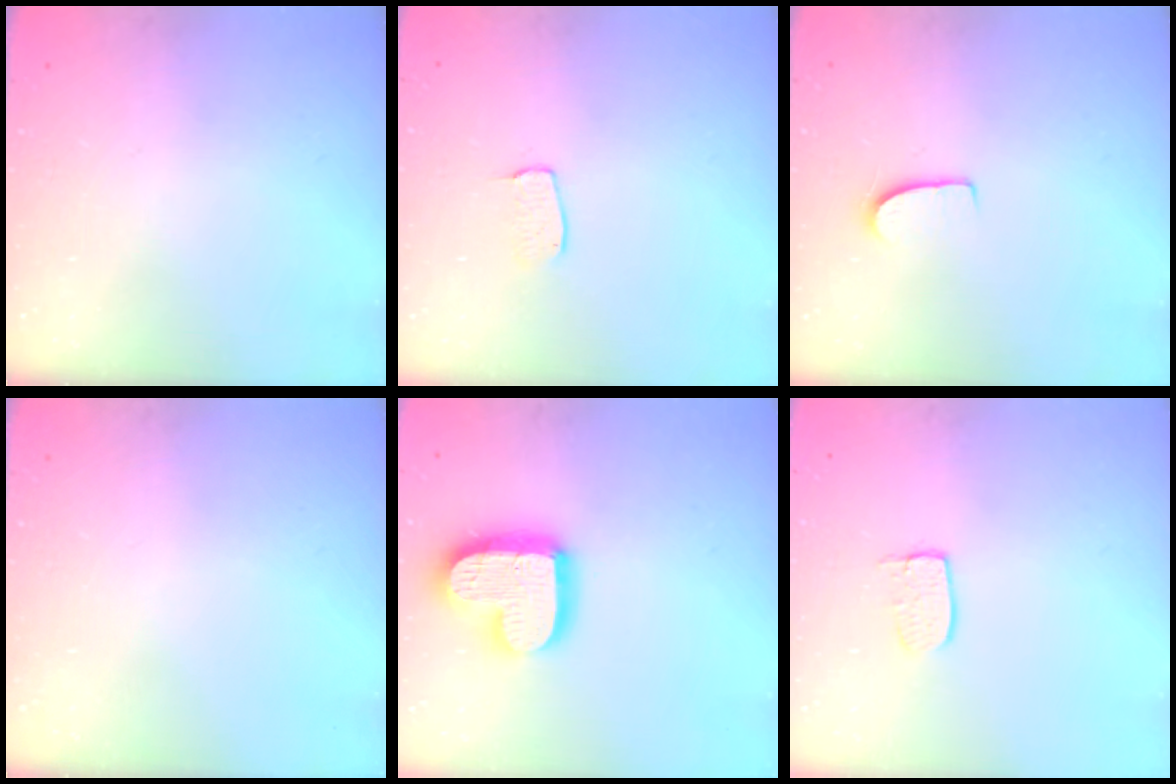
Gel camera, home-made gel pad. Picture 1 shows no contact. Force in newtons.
{"total": 4.7, "press": 4.7, "slide": 0.3}
{"total": 6.6, "press": 6.5, "slide": 0.4}
{"total": 0.0}
{"total": 17.0, "press": 17.0, "slide": 1.3}
{"total": 5.6, "press": 5.6, "slide": 0.4}